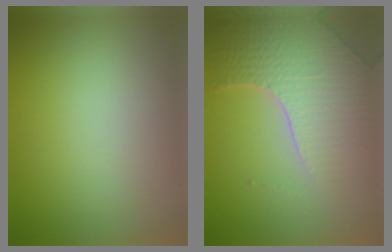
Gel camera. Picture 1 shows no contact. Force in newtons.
{"total": 6.1, "press": 5.1, "slide": 3.3}